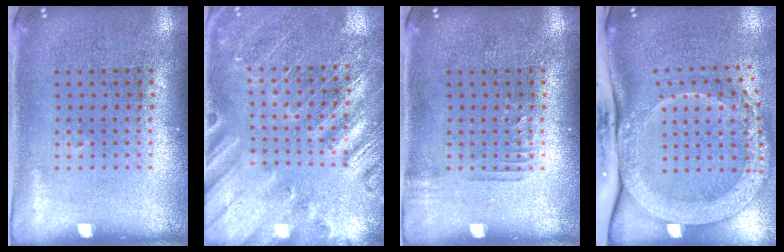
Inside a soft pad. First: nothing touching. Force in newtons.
{"total": 2.4, "press": 2.4, "slide": 0.3}
{"total": 0.8, "press": 0.8, "slide": 0.2}
{"total": 3.3, "press": 2.4, "slide": 2.3}